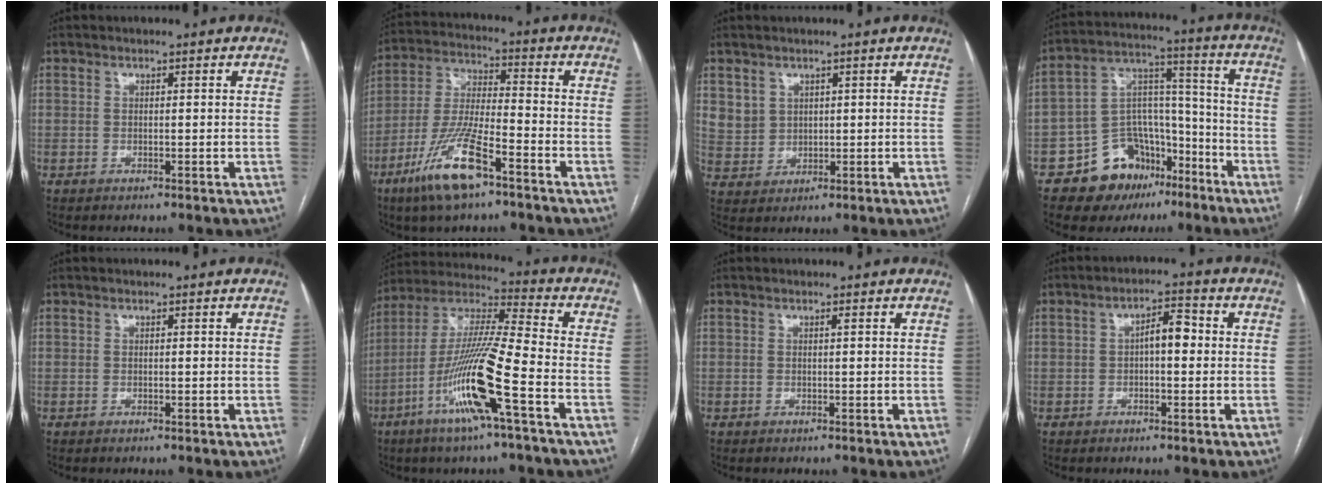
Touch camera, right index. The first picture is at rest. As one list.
[{"total": 12.8, "force": [-7.5, 2.2, 10.2], "torque": [-0.214, -0.018, -0.142]}, {"total": 4.3, "force": [2.1, 3.7, 0.5], "torque": [-0.011, 0.007, 0.051]}, {"total": 13.6, "force": [-8.5, 9.2, 5.4], "torque": [-0.075, 0.068, -0.130]}, {"total": 0.0}, {"total": 16.3, "force": [-6.8, -0.1, 14.8], "torque": [-0.302, -0.010, -0.133]}, {"total": 0.0}, {"total": 4.3, "force": [0.1, 1.6, 4.0], "torque": [-0.063, 0.021, 0.000]}]